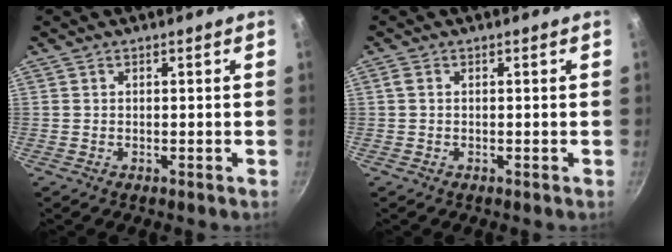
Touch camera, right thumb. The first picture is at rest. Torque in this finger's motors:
{"motor_torque": [-0.39, 0.11, 0.04, -0.03, -0.01]}